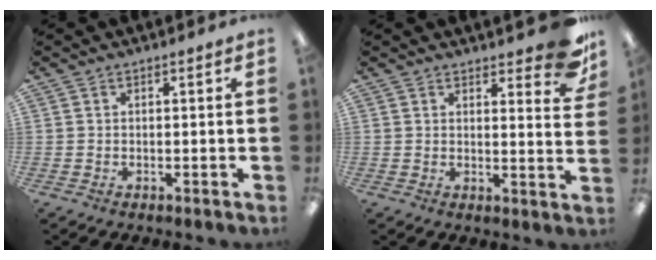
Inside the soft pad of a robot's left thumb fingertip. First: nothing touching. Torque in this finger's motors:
{"motor_torque": [1.01, 0.33, 0.55, -0.56, 0.02]}